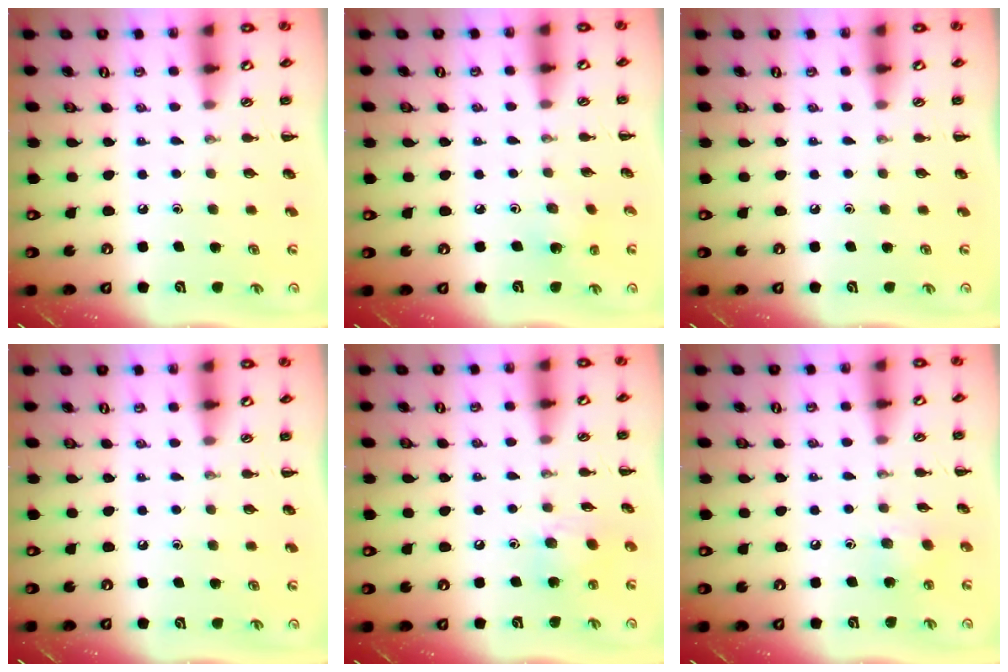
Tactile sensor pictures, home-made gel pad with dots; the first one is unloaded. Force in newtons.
{"total": 2.7, "press": 2.5, "slide": 0.9}
{"total": 0.0}
{"total": 0.0}
{"total": 9.4, "press": 9.2, "slide": 1.9}
{"total": 5.7, "press": 5.6, "slide": 1.0}